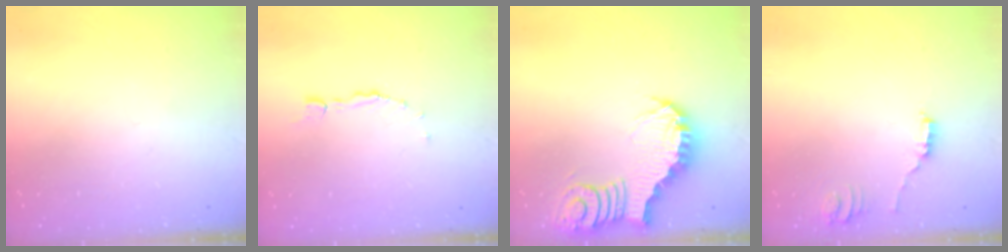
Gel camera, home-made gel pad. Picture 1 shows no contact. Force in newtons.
{"total": 1.0, "press": 1.0, "slide": 0.2}
{"total": 3.8, "press": 3.7, "slide": 0.4}
{"total": 2.5, "press": 2.5, "slide": 0.2}